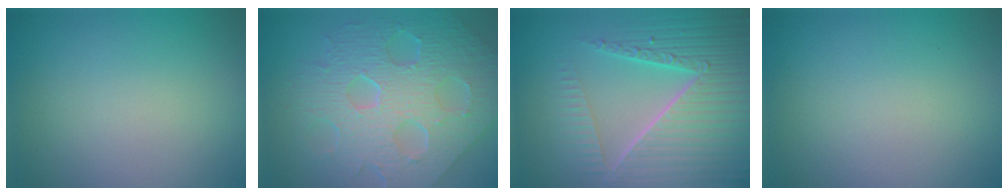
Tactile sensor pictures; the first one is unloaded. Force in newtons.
{"total": 8.8, "press": 6.4, "slide": 6.1}
{"total": 8.5, "press": 5.9, "slide": 6.1}
{"total": 0.0}